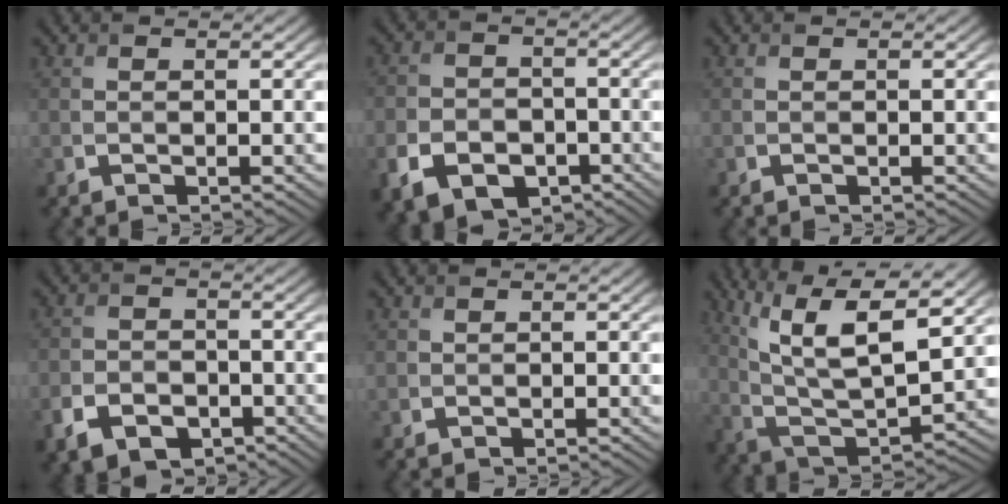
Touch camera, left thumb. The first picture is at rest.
{"total": 8.1, "force": [-4.1, 5.7, 4.1], "torque": [-0.091, -0.022, -0.071]}
{"total": 0.0}
{"total": 6.2, "force": [-3.3, 4.2, 3.2], "torque": [-0.070, -0.014, -0.056]}
{"total": 0.7, "force": [0.2, 0.7, 0.0], "torque": [0.000, -0.004, 0.005]}
{"total": 14.7, "force": [7.3, 5.6, 11.5], "torque": [-0.242, 0.003, 0.127]}